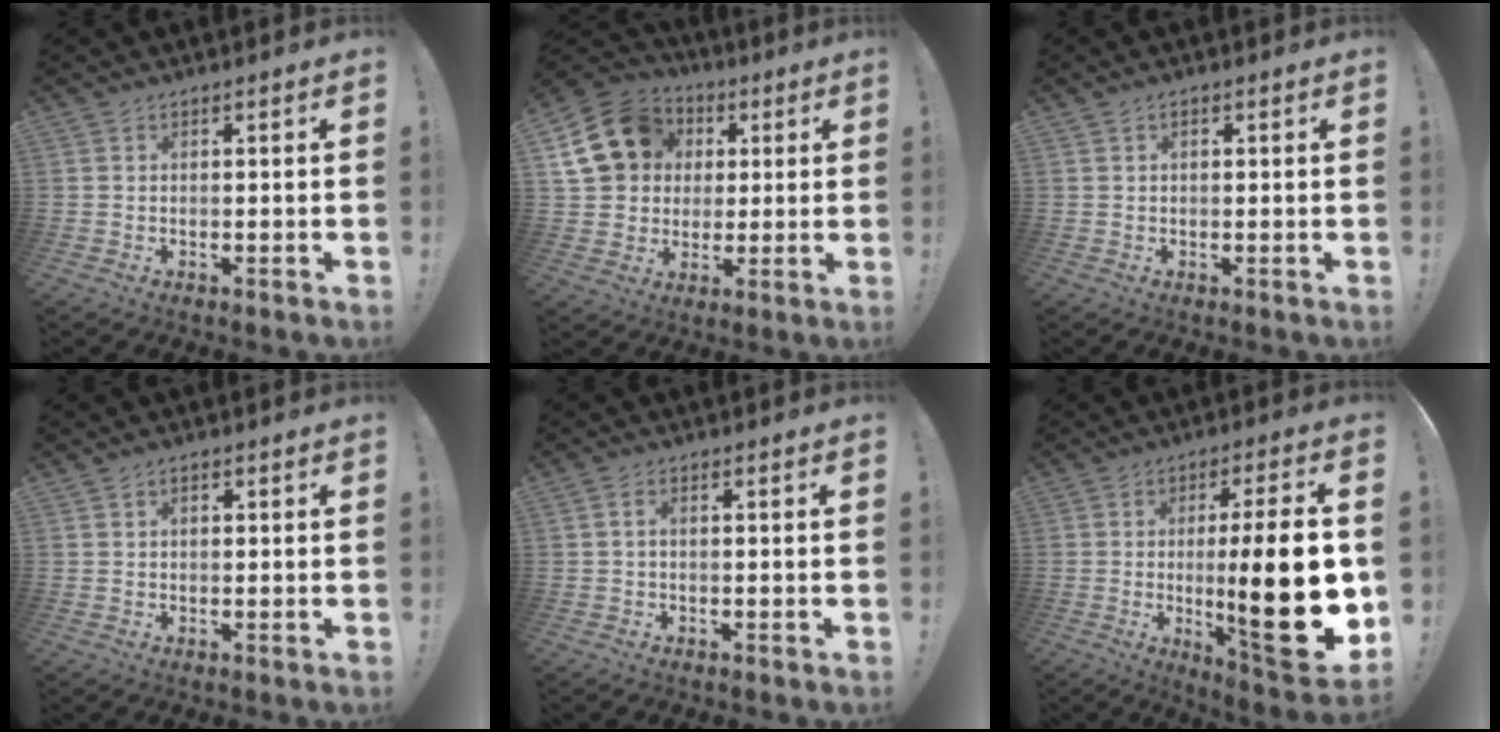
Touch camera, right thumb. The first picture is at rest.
{"total": 17.3, "force": [4.9, 14.7, 7.6], "torque": [-0.113, -0.009, 0.109]}
{"total": 1.0, "force": [0.2, 0.6, 0.8], "torque": [-0.009, 0.001, 0.001]}
{"total": 1.4, "force": [0.3, 0.8, 1.1], "torque": [-0.016, 0.002, 0.003]}
{"total": 1.4, "force": [-0.6, 0.2, 1.3], "torque": [-0.024, 0.003, -0.010]}
{"total": 23.4, "force": [-2.2, 3.9, 23.0], "torque": [-0.363, -0.012, -0.032]}